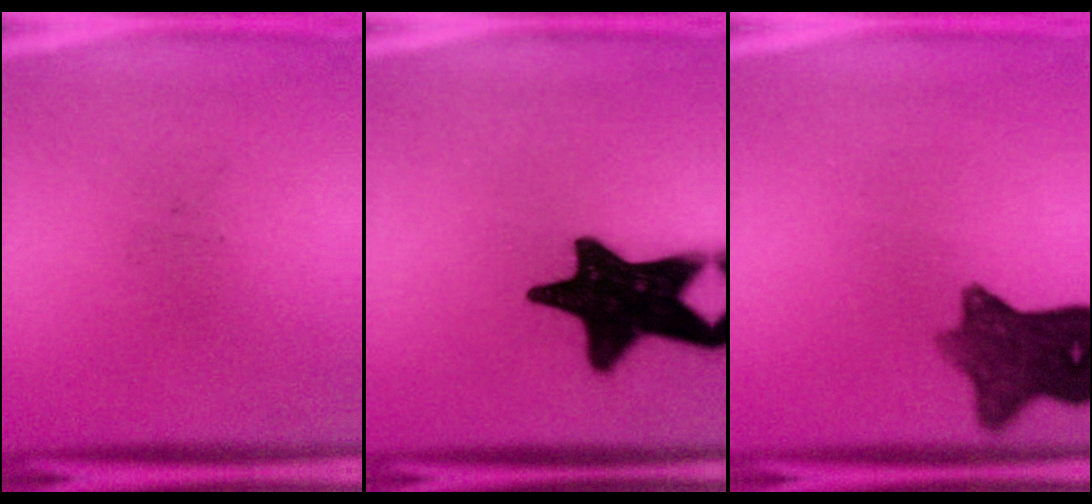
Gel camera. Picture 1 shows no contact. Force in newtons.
{"total": 19.8}
{"total": 9.3}